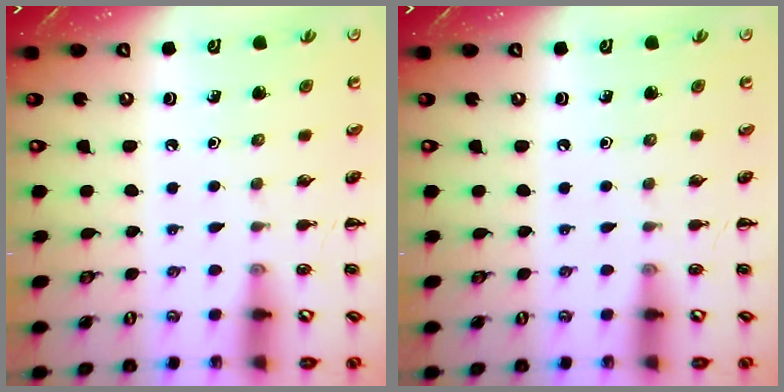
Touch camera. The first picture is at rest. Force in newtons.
{"total": 0.0}